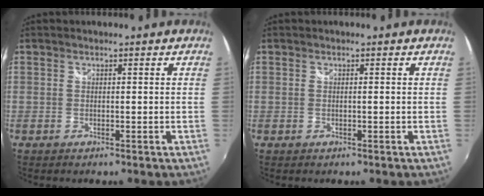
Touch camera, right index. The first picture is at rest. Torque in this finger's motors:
{"motor_torque": [-0.20, 0.51, -0.01, 0.01]}